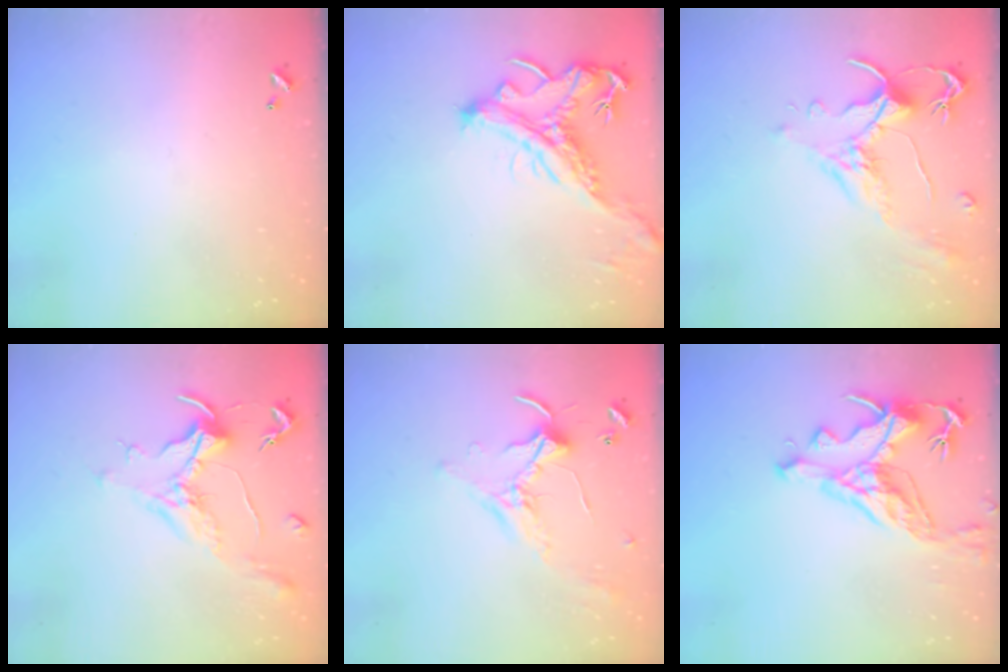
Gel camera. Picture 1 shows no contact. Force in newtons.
{"total": 2.0, "press": 1.5, "slide": 1.3}
{"total": 1.6, "press": 1.1, "slide": 1.1}
{"total": 1.8, "press": 1.5, "slide": 0.9}
{"total": 0.8, "press": 0.7, "slide": 0.4}
{"total": 7.8, "press": 7.7, "slide": 1.4}